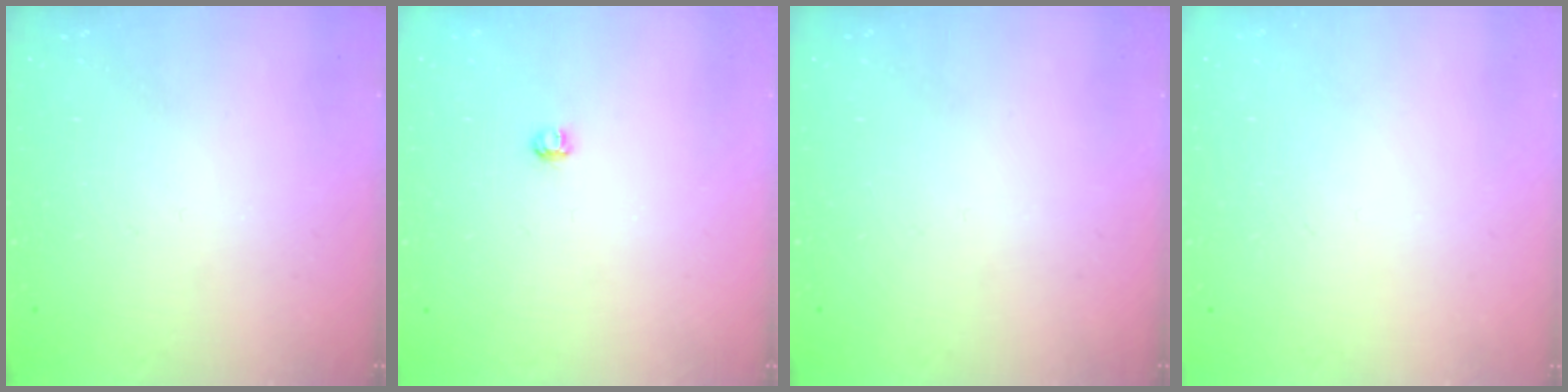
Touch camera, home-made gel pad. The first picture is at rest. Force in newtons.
{"total": 2.9, "press": 2.9, "slide": 0.3}
{"total": 0.0}
{"total": 0.8, "press": 0.8, "slide": 0.0}